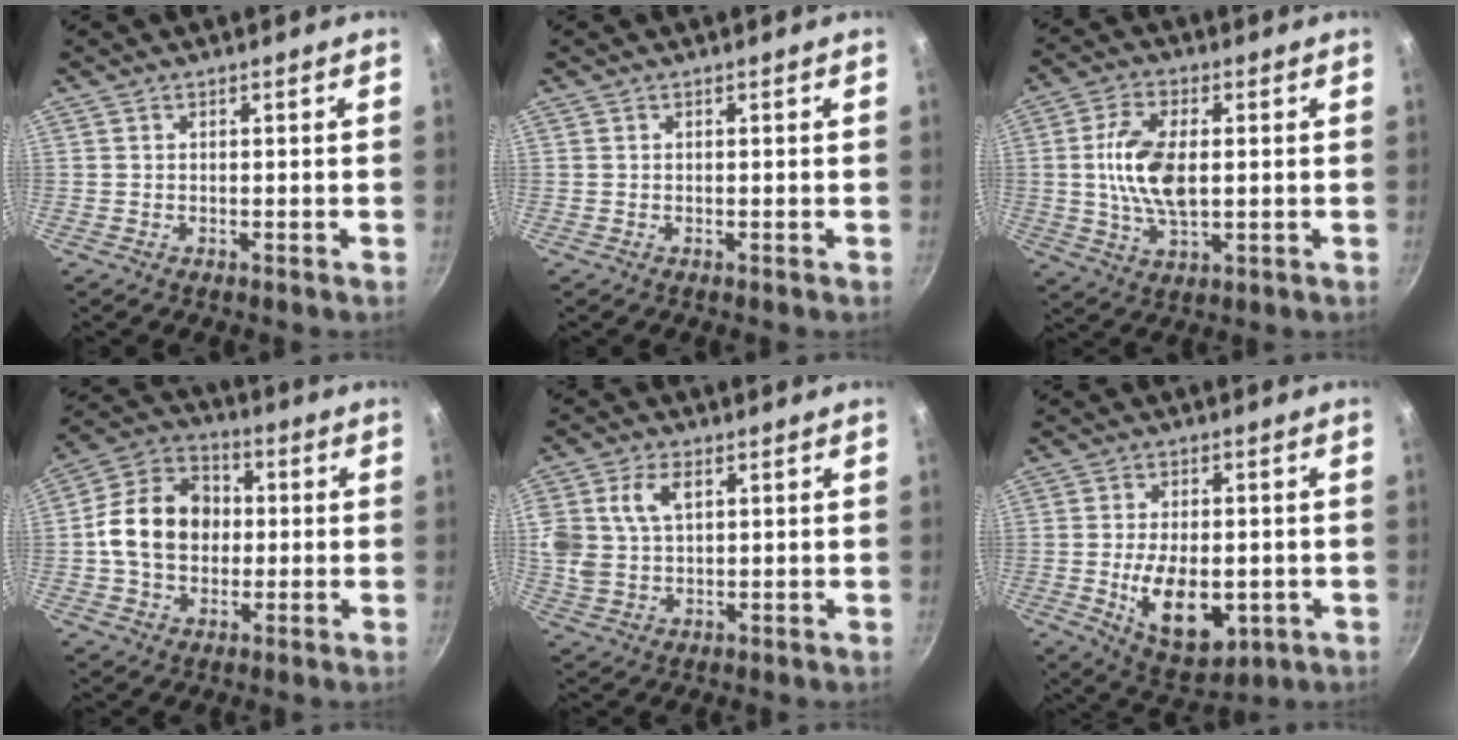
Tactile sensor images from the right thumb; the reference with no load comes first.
{"total": 0.0}
{"total": 11.2, "force": [0.6, 5.8, 9.5], "torque": [-0.181, 0.006, 0.011]}
{"total": 14.9, "force": [0.2, 11.7, 9.3], "torque": [-0.132, 0.026, -0.013]}
{"total": 11.0, "force": [3.3, 7.4, 7.4], "torque": [-0.146, 0.002, 0.064]}
{"total": 13.3, "force": [-2.6, 7.6, 10.7], "torque": [-0.149, -0.004, -0.025]}